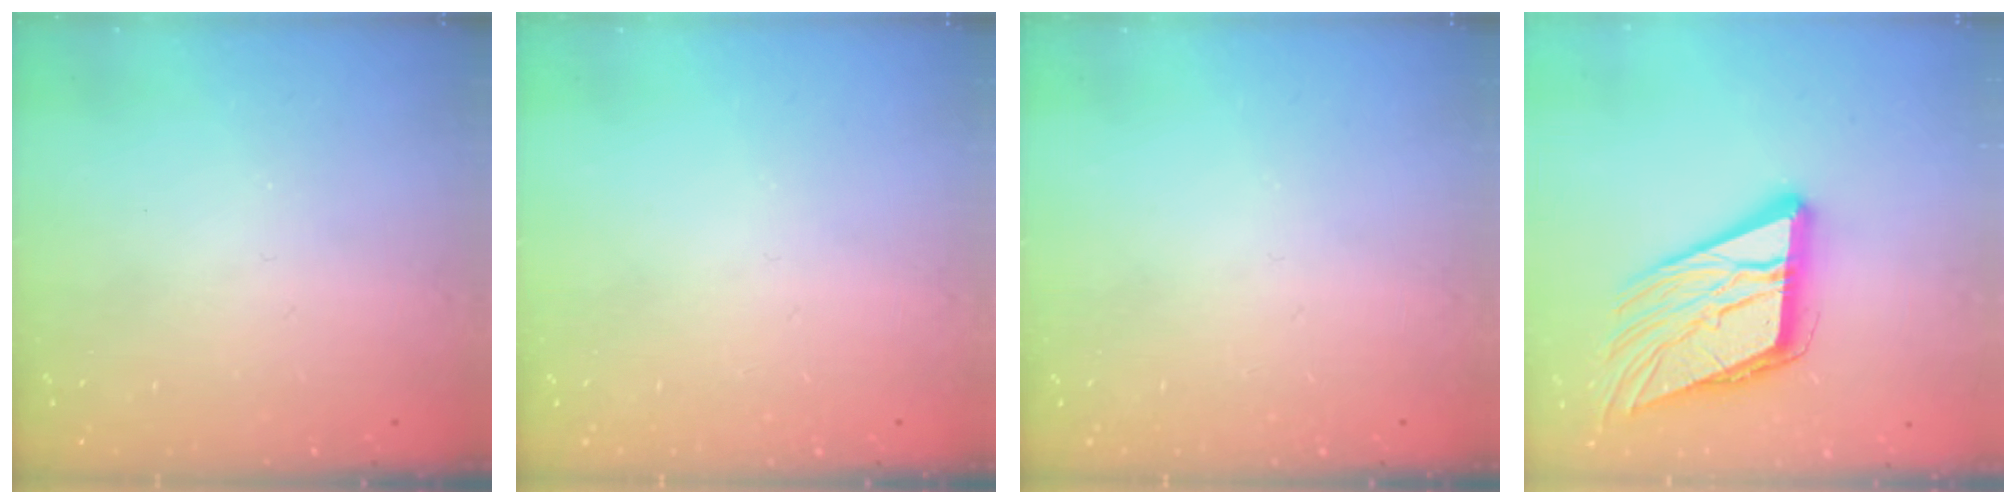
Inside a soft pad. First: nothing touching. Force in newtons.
{"total": 0.0}
{"total": 0.0}
{"total": 18.7, "press": 18.4, "slide": 3.2}